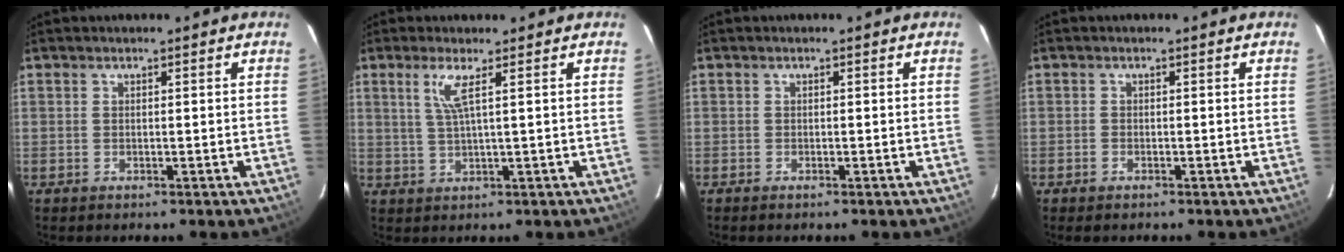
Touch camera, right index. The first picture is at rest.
{"total": 3.7, "force": [1.6, -0.5, 3.3], "torque": [-0.065, -0.003, 0.035]}
{"total": 0.6, "force": [-0.5, 0.1, 0.2], "torque": [-0.006, -0.002, -0.010]}
{"total": 0.9, "force": [-0.7, 0.5, 0.3], "torque": [-0.007, -0.001, -0.014]}